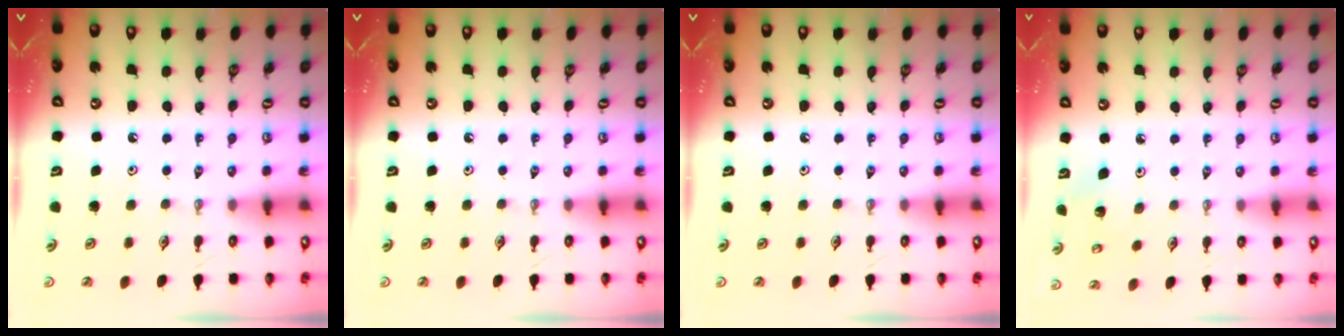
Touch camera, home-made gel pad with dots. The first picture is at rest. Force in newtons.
{"total": 0.0}
{"total": 0.0}
{"total": 4.7, "press": 4.3, "slide": 1.9}